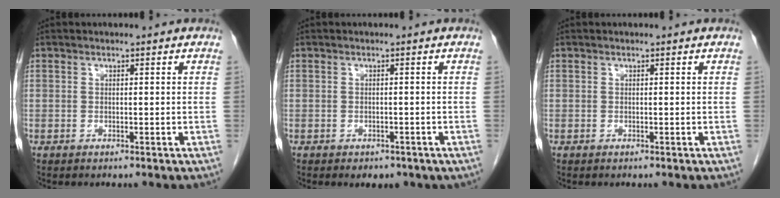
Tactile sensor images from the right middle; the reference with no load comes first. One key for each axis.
{"total": 2.6, "fx": -1.7, "fy": 1.6, "fz": 1.1, "tx": -0.013, "ty": -0.001, "tz": -0.013}
{"total": 0.0}